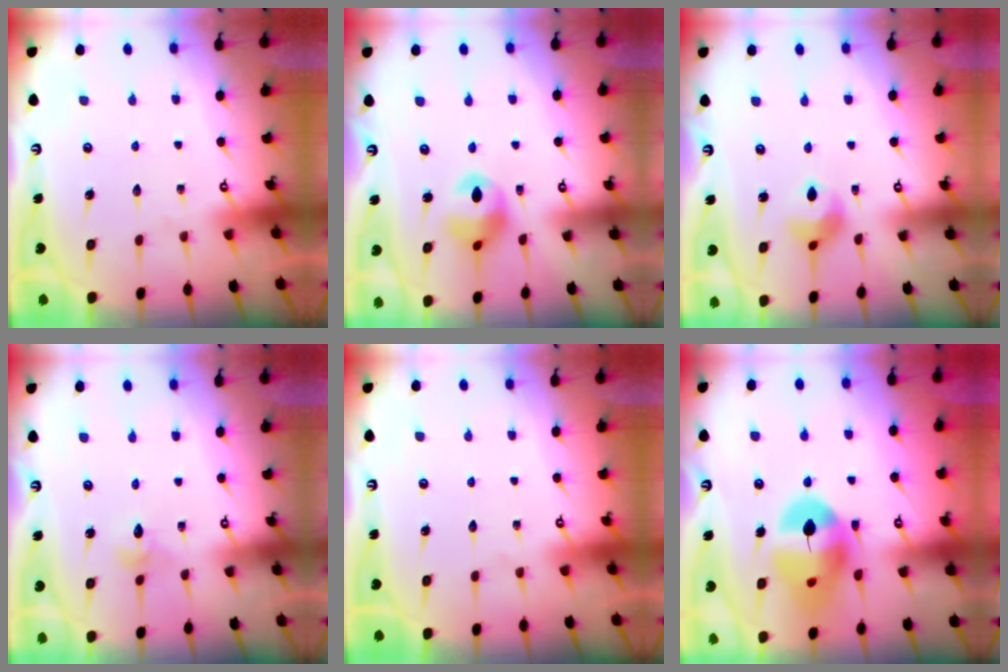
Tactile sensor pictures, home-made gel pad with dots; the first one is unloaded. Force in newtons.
{"total": 11.3, "press": 11.2, "slide": 1.2}
{"total": 6.9, "press": 6.9, "slide": 0.8}
{"total": 2.4, "press": 2.4, "slide": 0.3}
{"total": 0.0}
{"total": 15.5, "press": 15.5, "slide": 1.6}